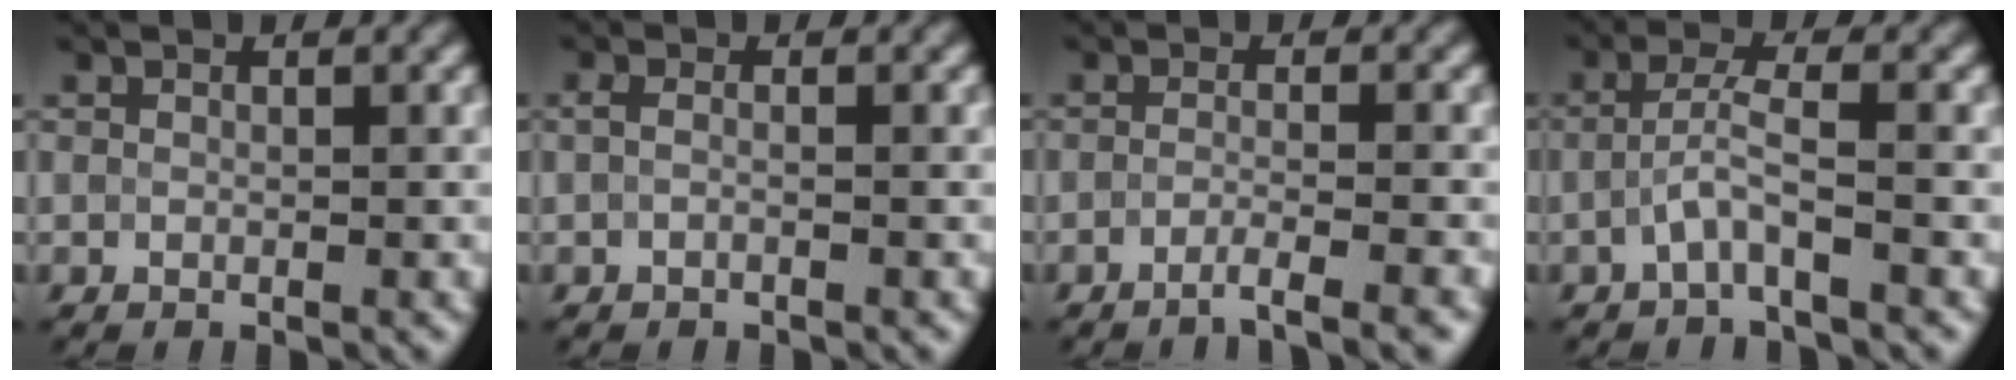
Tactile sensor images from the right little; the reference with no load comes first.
{"total": 1.0, "force": [-0.2, 0.4, 0.9], "torque": [-0.017, -0.009, -0.011]}
{"total": 3.6, "force": [-2.1, 0.7, 2.8], "torque": [-0.031, 0.002, -0.048]}
{"total": 2.8, "force": [-1.0, 0.3, 2.6], "torque": [-0.053, 0.010, -0.023]}